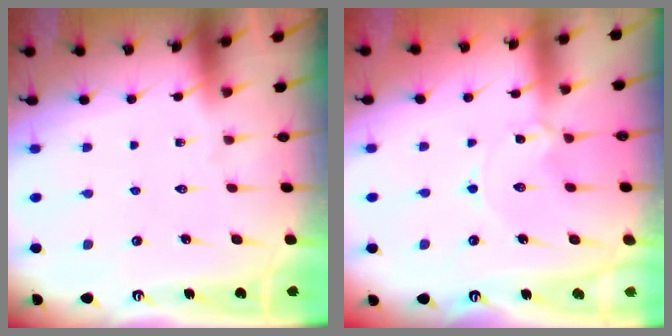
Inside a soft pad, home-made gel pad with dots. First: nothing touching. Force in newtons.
{"total": 1.7, "press": 1.6, "slide": 0.1}